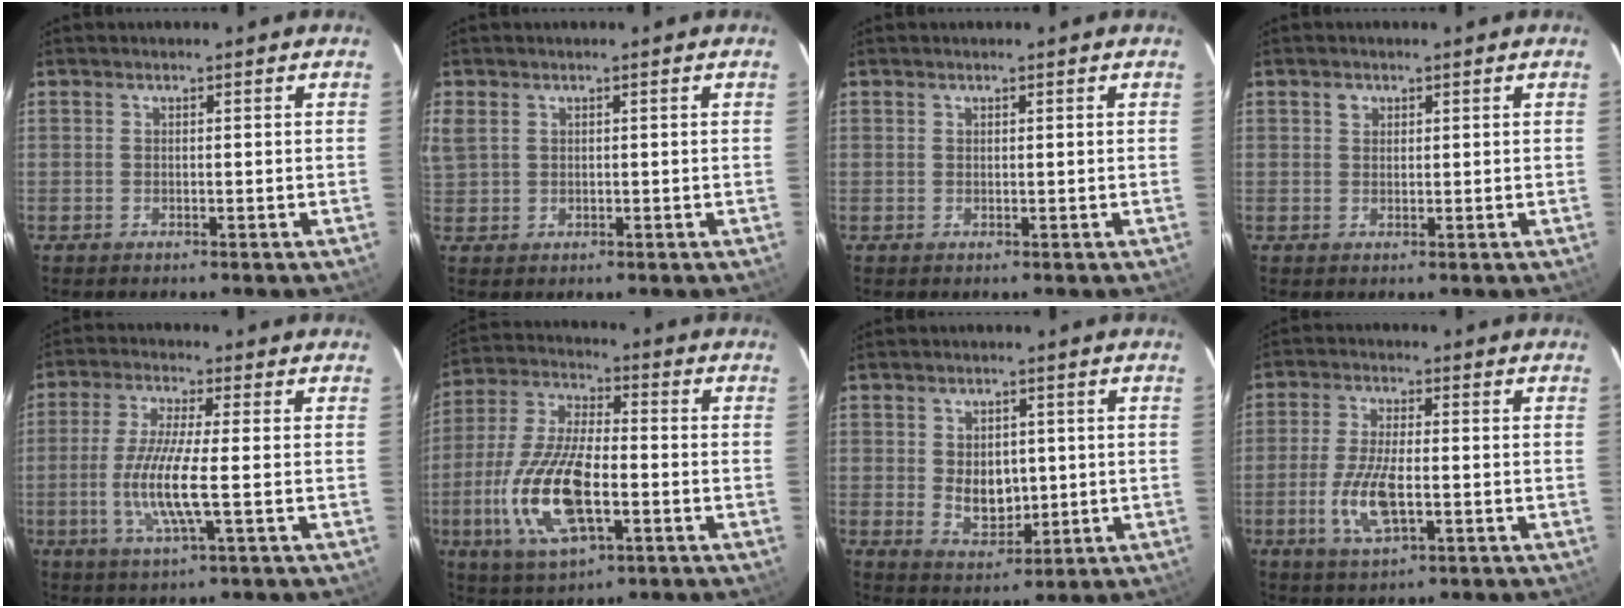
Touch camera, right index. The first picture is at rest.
{"total": 5.1, "force": [1.7, 4.0, 2.7], "torque": [-0.057, 0.008, 0.038]}
{"total": 0.0}
{"total": 1.5, "force": [0.7, 1.2, 0.4], "torque": [-0.006, 0.005, 0.010]}
{"total": 9.6, "force": [-1.8, 0.5, 9.4], "torque": [-0.191, -0.009, -0.037]}
{"total": 17.2, "force": [-4.6, 7.0, 15.0], "torque": [-0.321, -0.009, -0.085]}
{"total": 6.7, "force": [0.2, 4.8, 4.7], "torque": [-0.082, -0.003, 0.018]}
{"total": 8.8, "force": [-2.2, 3.1, 7.9], "torque": [-0.167, -0.005, -0.041]}